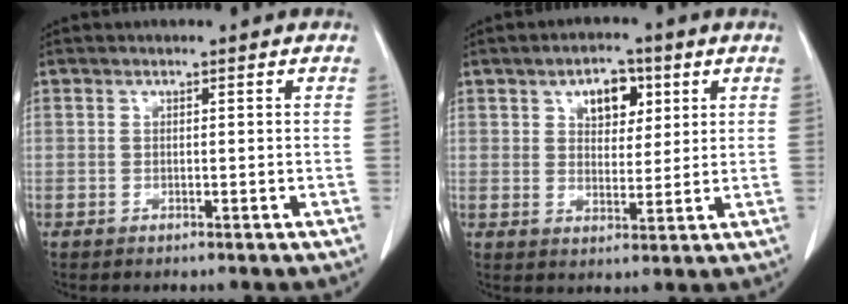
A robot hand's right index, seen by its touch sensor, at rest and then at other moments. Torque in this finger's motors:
{"motor_torque": [0.11, 0.09, 0.05, 0.03]}